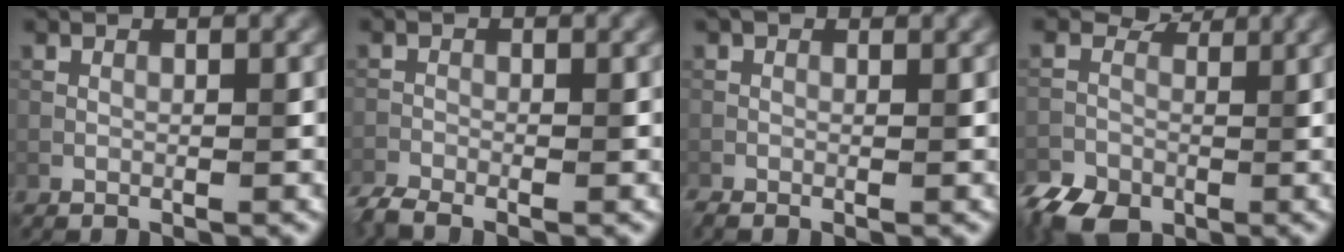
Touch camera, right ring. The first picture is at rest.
{"total": 3.1, "force": [-2.6, 0.8, 1.5], "torque": [-0.036, -0.008, -0.055]}
{"total": 1.5, "force": [-0.4, 0.7, 1.2], "torque": [-0.030, -0.001, -0.011]}
{"total": 5.7, "force": [-2.3, 4.3, 2.9], "torque": [-0.059, -0.002, -0.047]}